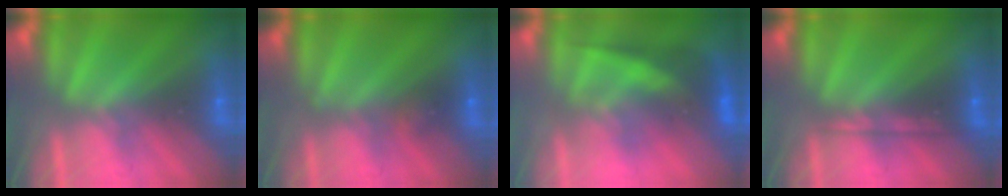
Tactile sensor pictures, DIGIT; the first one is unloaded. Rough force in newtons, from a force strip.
{"total": 2.3}
{"total": 2.7}
{"total": 2.2}